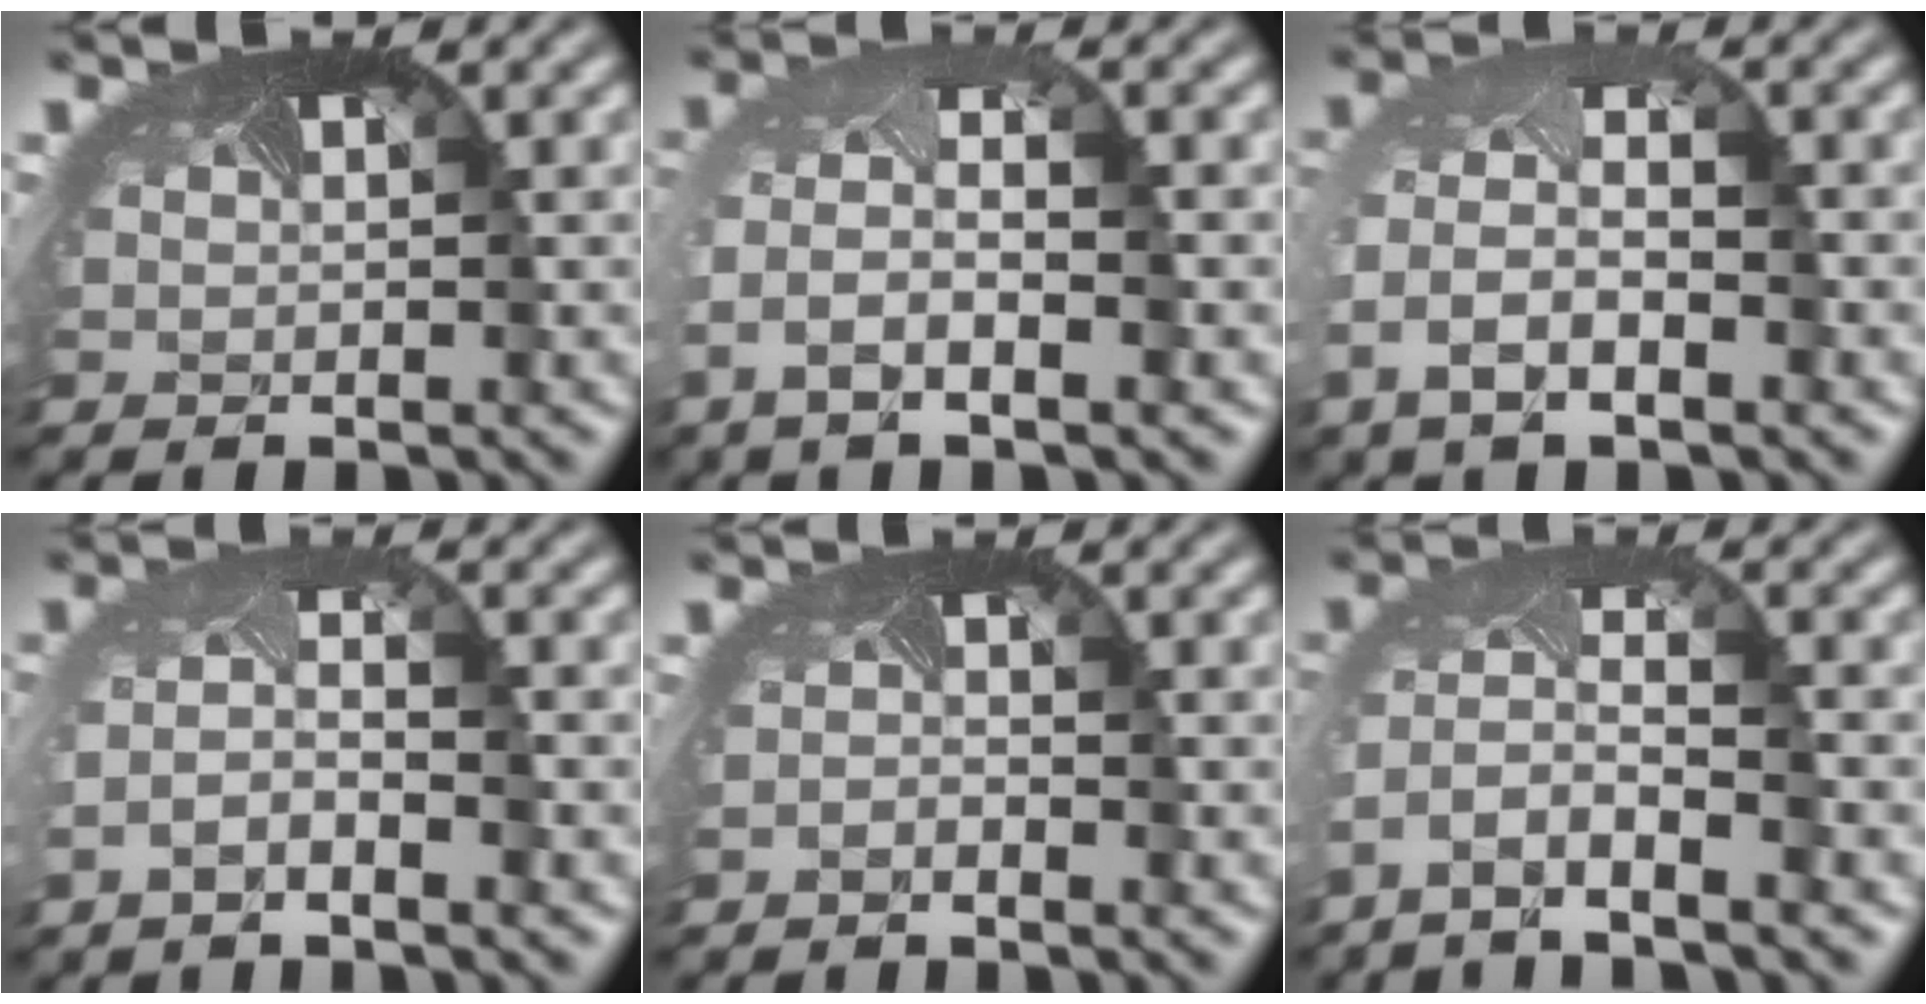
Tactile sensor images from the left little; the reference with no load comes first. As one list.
[{"total": 5.3, "force": [-2.2, 2.1, 4.3], "torque": [-0.104, -0.009, -0.041]}, {"total": 5.7, "force": [-2.2, 3.1, 4.3], "torque": [-0.099, -0.011, -0.040]}, {"total": 2.9, "force": [-1.7, 0.5, 2.3], "torque": [-0.048, -0.005, -0.036]}, {"total": 1.1, "force": [-1.0, -0.3, -0.2], "torque": [-0.003, -0.004, -0.019]}, {"total": 5.5, "force": [-3.6, 1.2, 3.9], "torque": [-0.091, -0.009, -0.069]}]